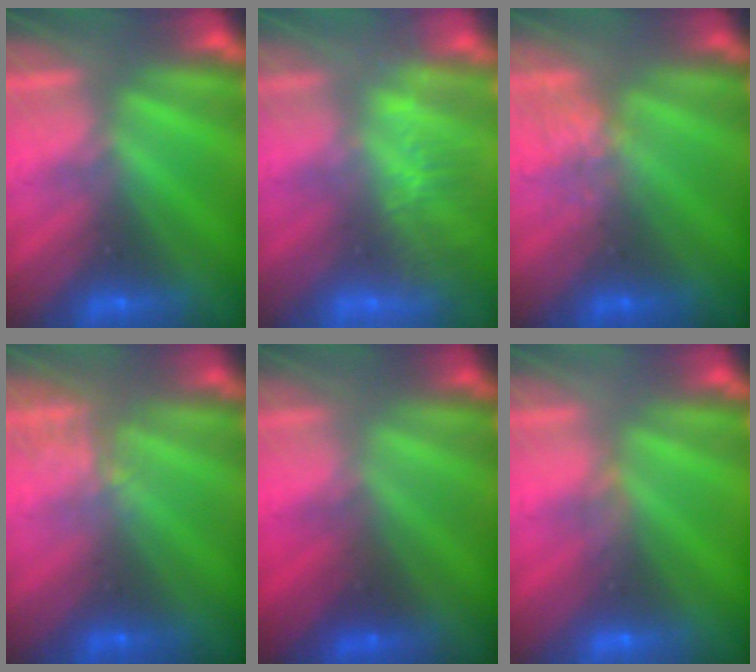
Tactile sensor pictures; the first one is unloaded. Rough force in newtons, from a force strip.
{"total": 3.1}
{"total": 2.4}
{"total": 1.7}
{"total": 1.5}
{"total": 3.5}